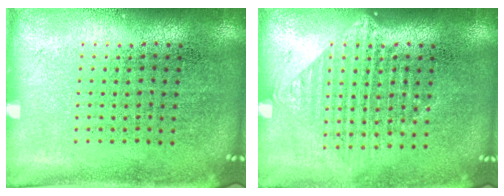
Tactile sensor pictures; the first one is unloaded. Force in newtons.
{"total": 1.3, "press": 1.1, "slide": 0.6}